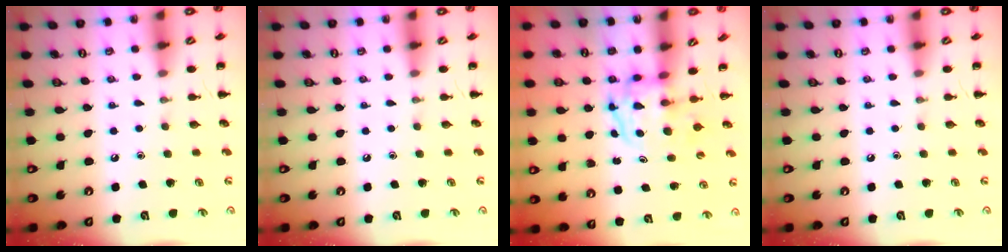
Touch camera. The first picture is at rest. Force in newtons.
{"total": 0.0}
{"total": 3.7, "press": 3.7, "slide": 0.6}
{"total": 0.0}